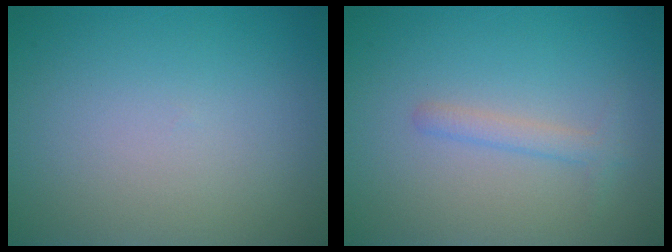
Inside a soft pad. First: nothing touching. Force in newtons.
{"total": 1.8, "press": 1.8, "slide": 0.2}